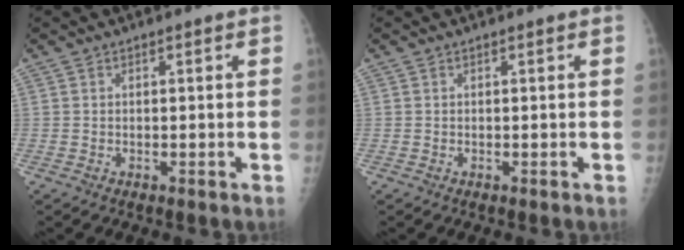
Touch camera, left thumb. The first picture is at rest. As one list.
[{"total": 0.0}]